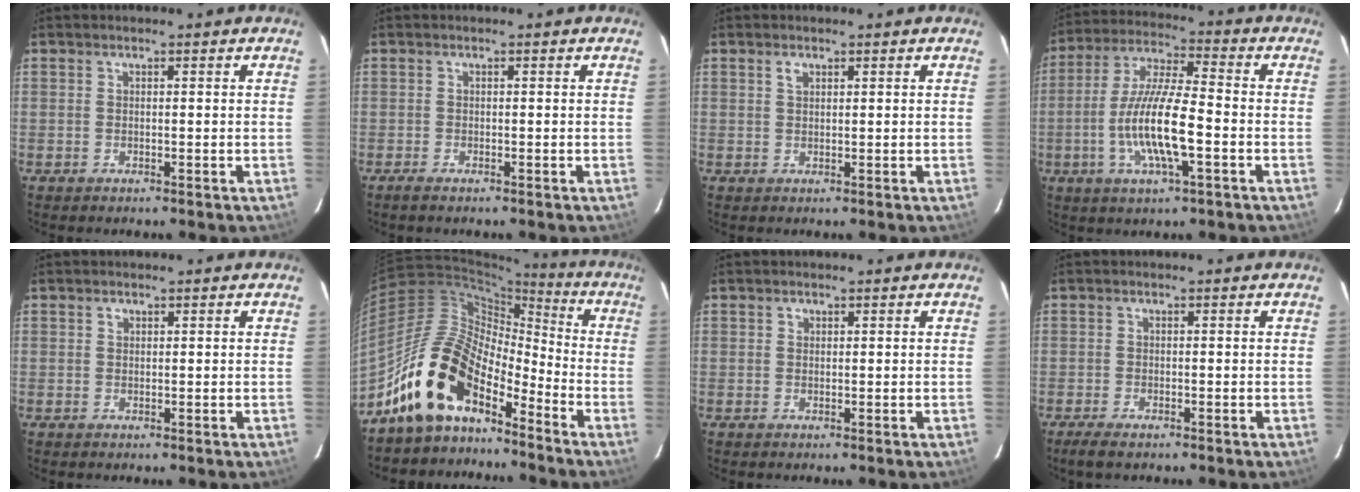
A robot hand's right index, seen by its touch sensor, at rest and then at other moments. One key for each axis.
{"total": 1.3, "fx": -1.1, "fy": 0.2, "fz": 0.7, "tx": -0.014, "ty": -0.004, "tz": -0.021}
{"total": 1.3, "fx": 0.7, "fy": 0.8, "fz": 0.7, "tx": -0.015, "ty": 0.004, "tz": 0.012}
{"total": 13.9, "fx": -3.7, "fy": 2.5, "fz": 13.1, "tx": -0.262, "ty": -0.004, "tz": -0.073}
{"total": 0.7, "fx": 0.3, "fy": 0.6, "fz": 0.2, "tx": -0.004, "ty": 0.003, "tz": 0.006}
{"total": 14.5, "fx": -10.6, "fy": 6.3, "fz": 7.6, "tx": -0.136, "ty": 0.021, "tz": -0.210}
{"total": 0.7, "fx": 0.2, "fy": 0.6, "fz": 0.1, "tx": 0.001, "ty": 0.004, "tz": 0.003}
{"total": 3.0, "fx": -2.2, "fy": 0.7, "fz": 1.8, "tx": -0.042, "ty": -0.009, "tz": -0.041}